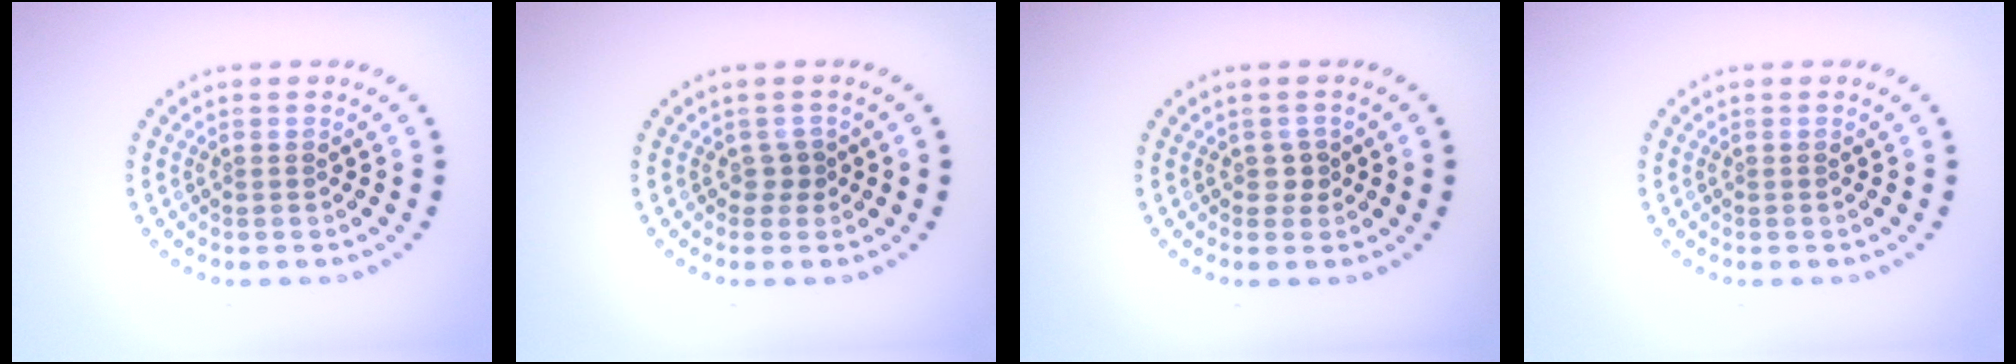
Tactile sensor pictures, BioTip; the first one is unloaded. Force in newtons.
{"total": 0.9, "press": 0.7, "slide": 0.5}
{"total": 0.8, "press": 0.7, "slide": 0.4}
{"total": 0.0}